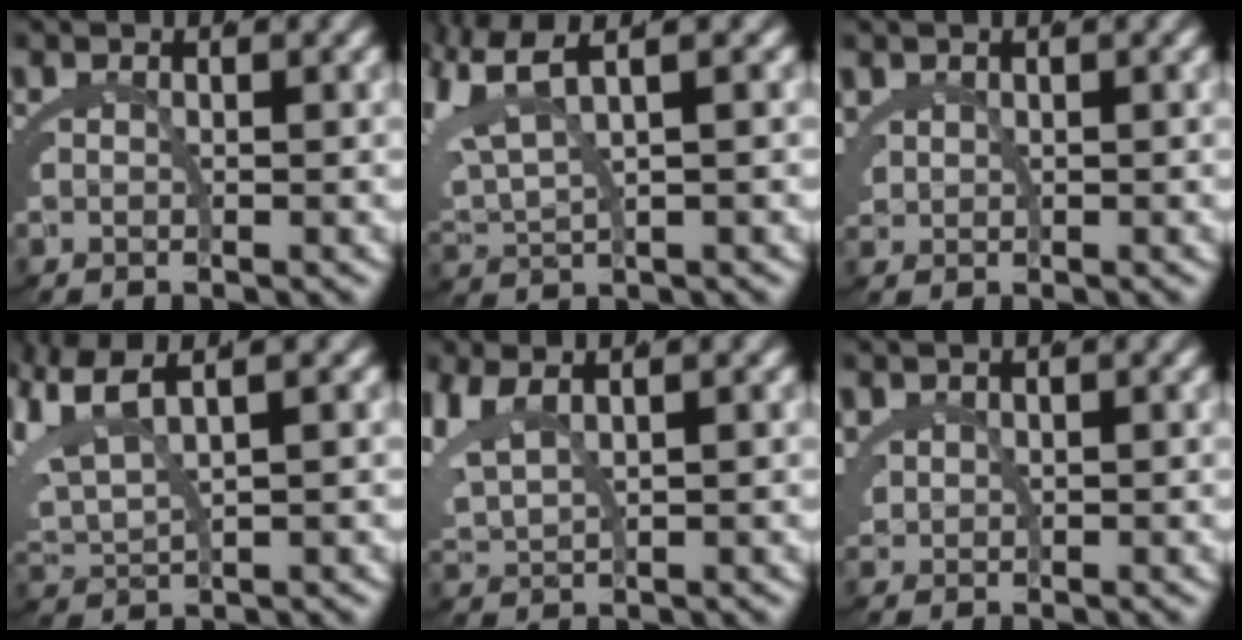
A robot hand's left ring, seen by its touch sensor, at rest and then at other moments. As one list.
[{"total": 4.8, "force": [2.4, 2.0, 3.6], "torque": [-0.081, 0.007, 0.049]}, {"total": 2.2, "force": [0.8, 1.9, 0.9], "torque": [-0.027, -0.005, 0.020]}, {"total": 4.2, "force": [2.5, 1.5, 3.0], "torque": [-0.081, 0.004, 0.056]}, {"total": 2.9, "force": [2.2, 0.7, 1.7], "torque": [-0.057, 0.002, 0.051]}, {"total": 2.6, "force": [0.8, 2.2, 1.1], "torque": [-0.031, -0.006, 0.020]}]